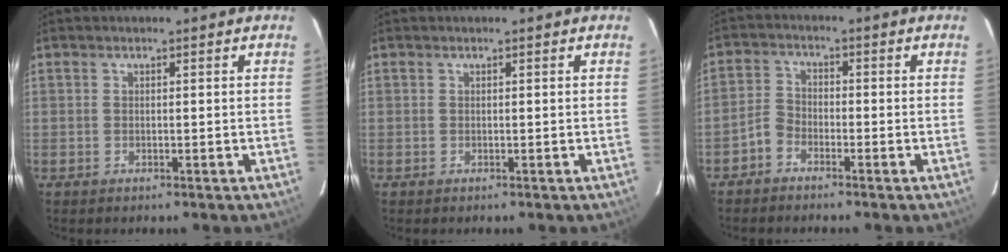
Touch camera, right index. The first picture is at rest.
{"total": 0.0}
{"total": 3.1, "force": [-2.3, 1.8, 0.9], "torque": [-0.021, 0.012, -0.049]}